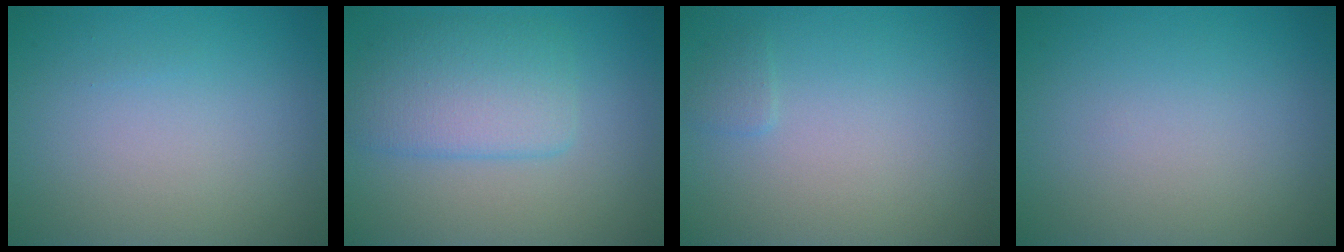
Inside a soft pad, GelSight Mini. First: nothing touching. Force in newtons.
{"total": 4.4, "press": 4.4, "slide": 0.0}
{"total": 0.7, "press": 0.7, "slide": 0.1}
{"total": 0.0}